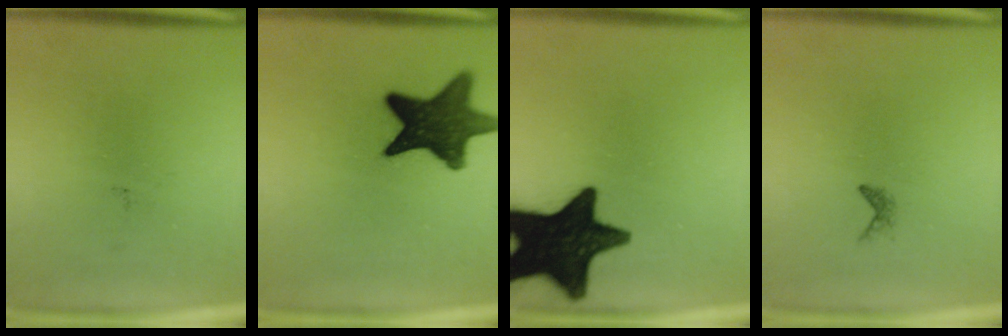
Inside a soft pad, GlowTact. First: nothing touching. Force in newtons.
{"total": 14.8}
{"total": 18.2}
{"total": 0.6}